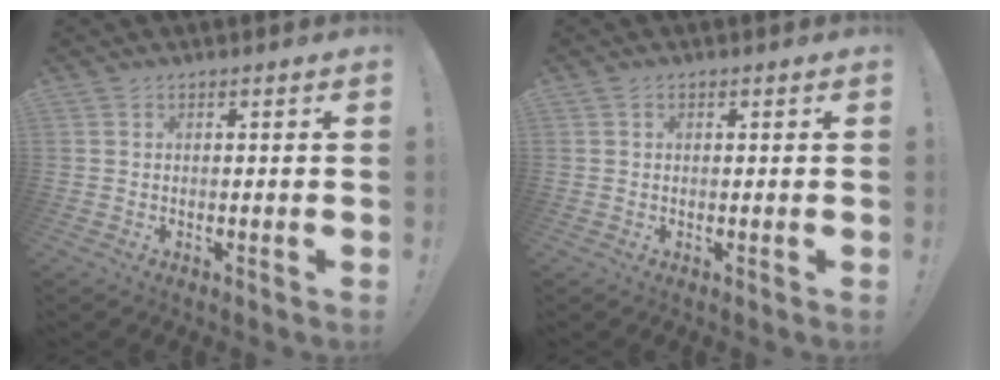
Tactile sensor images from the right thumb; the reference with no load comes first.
{"total": 0.7, "force": [0.2, 0.7, 0.2], "torque": [0.003, 0.000, 0.002]}